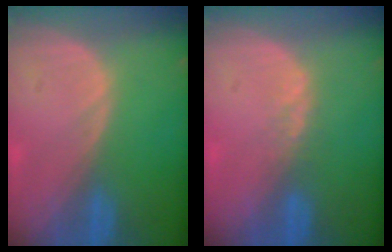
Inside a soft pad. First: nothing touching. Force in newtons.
{"total": 1.7, "press": 1.4, "slide": 0.9}